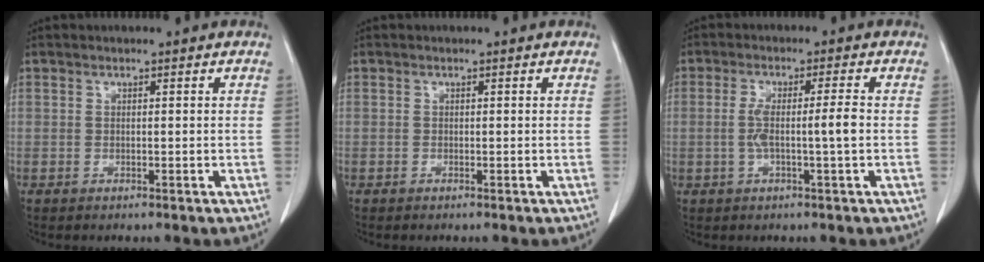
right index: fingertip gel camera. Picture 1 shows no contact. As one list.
[{"total": 0.0}, {"total": 4.7, "force": [-0.7, -0.3, 4.6], "torque": [-0.094, 0.009, -0.009]}]